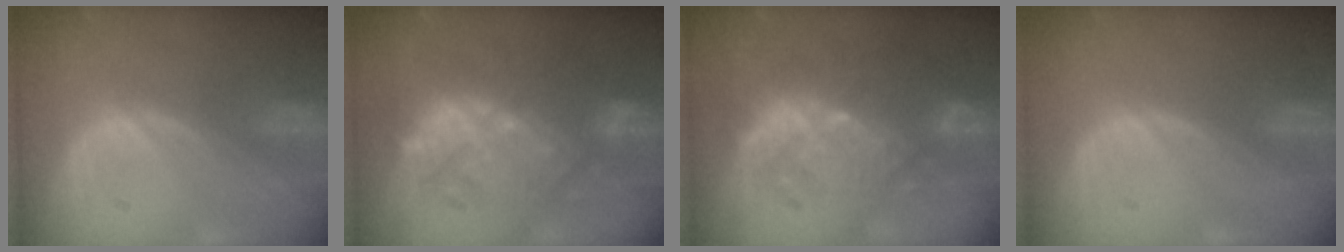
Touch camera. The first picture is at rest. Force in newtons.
{"total": 9.8, "press": 9.7, "slide": 1.0}
{"total": 9.4, "press": 9.0, "slide": 2.7}
{"total": 0.0}